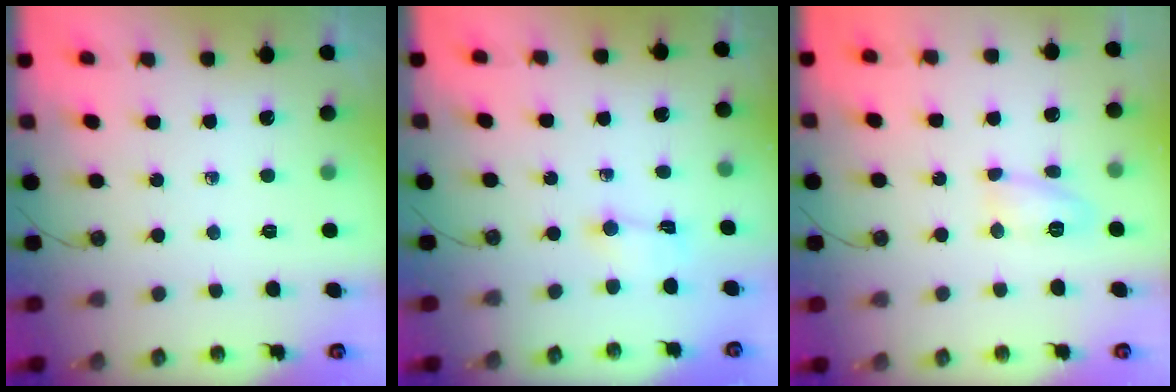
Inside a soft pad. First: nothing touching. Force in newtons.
{"total": 1.5, "press": 1.4, "slide": 0.6}
{"total": 8.9, "press": 7.6, "slide": 4.5}